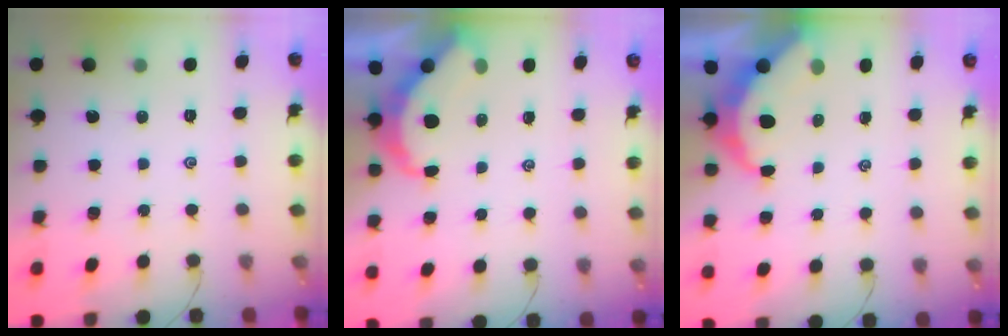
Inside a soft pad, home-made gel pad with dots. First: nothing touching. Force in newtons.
{"total": 5.8, "press": 5.8, "slide": 0.4}
{"total": 7.9, "press": 7.8, "slide": 0.7}